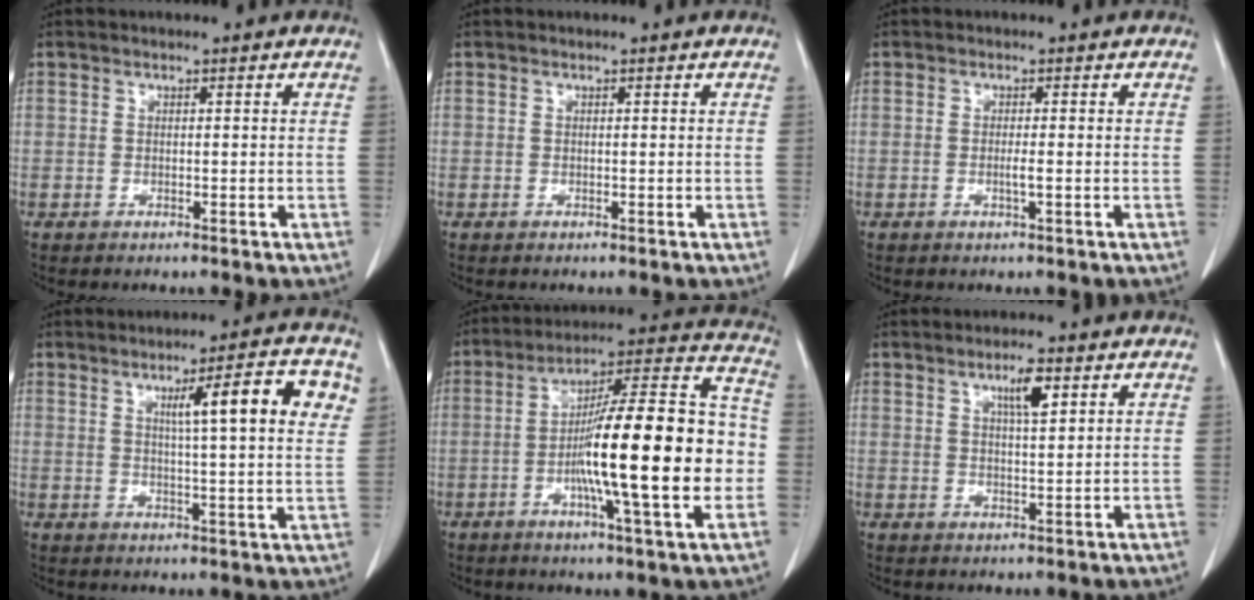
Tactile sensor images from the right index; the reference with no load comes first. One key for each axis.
{"total": 0.0}
{"total": 1.3, "fx": -0.3, "fy": -0.1, "fz": 1.2, "tx": -0.023, "ty": -0.003, "tz": -0.005}
{"total": 11.1, "fx": 4.2, "fy": 0.7, "fz": 10.3, "tx": -0.140, "ty": 0.010, "tz": 0.055}
{"total": 22.2, "fx": -3.5, "fy": 2.0, "fz": 21.8, "tx": -0.313, "ty": 0.015, "tz": -0.058}
{"total": 4.5, "fx": 2.3, "fy": 0.7, "fz": 3.8, "tx": -0.062, "ty": -0.002, "tz": 0.039}